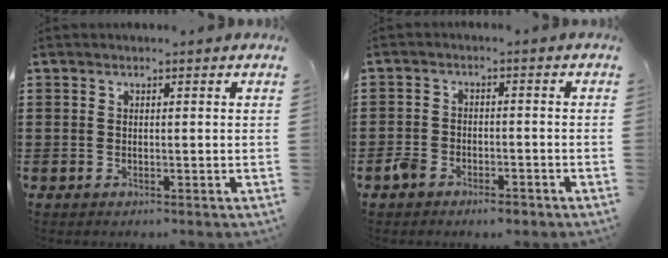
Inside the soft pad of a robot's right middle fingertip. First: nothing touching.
{"total": 3.2, "force": [-2.6, 1.5, 1.0], "torque": [-0.027, 0.006, -0.053]}